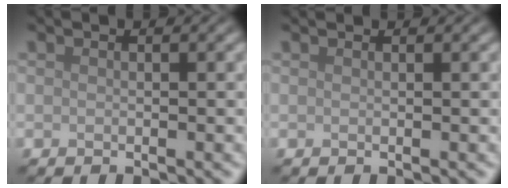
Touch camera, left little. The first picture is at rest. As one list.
[{"total": 0.9, "force": [0.8, 0.0, 0.2], "torque": [-0.008, -0.004, 0.008]}]